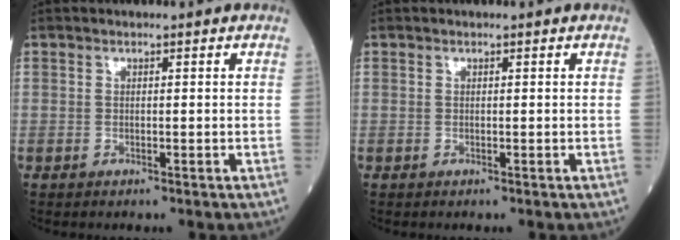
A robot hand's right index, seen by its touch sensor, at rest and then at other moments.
{"total": 0.0}